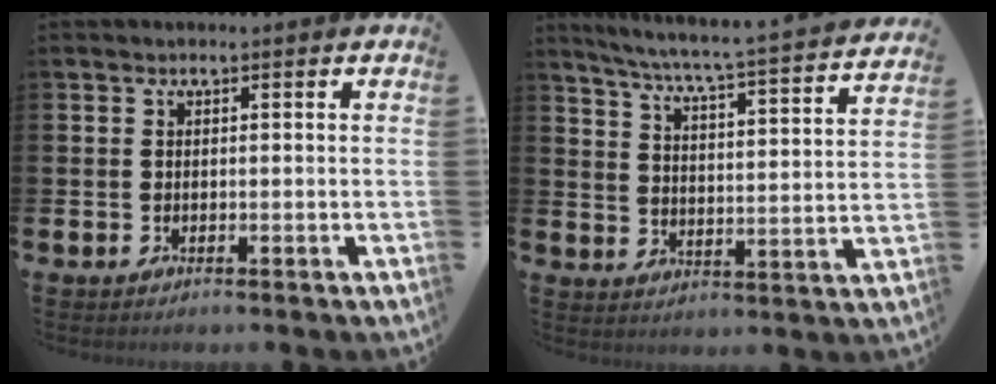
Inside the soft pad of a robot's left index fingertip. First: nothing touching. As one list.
[{"total": 5.7, "force": [5.2, -0.2, 2.4], "torque": [-0.069, -0.049, 0.080]}]